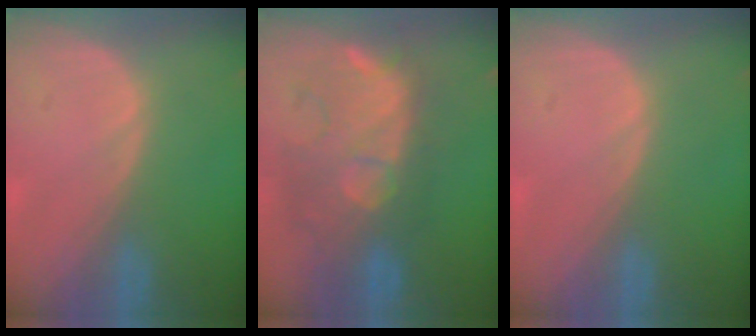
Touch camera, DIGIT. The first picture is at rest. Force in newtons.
{"total": 10.7, "press": 10.0, "slide": 3.7}
{"total": 0.0}